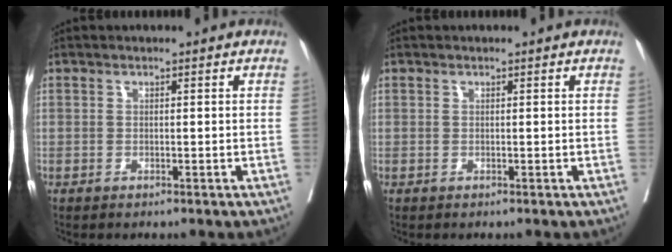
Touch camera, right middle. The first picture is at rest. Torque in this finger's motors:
{"motor_torque": [-0.07, 0.00, 0.02, 0.00]}